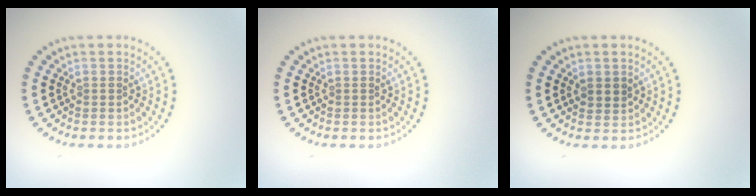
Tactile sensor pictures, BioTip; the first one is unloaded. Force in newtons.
{"total": 0.0}
{"total": 1.3, "press": 1.2, "slide": 0.5}